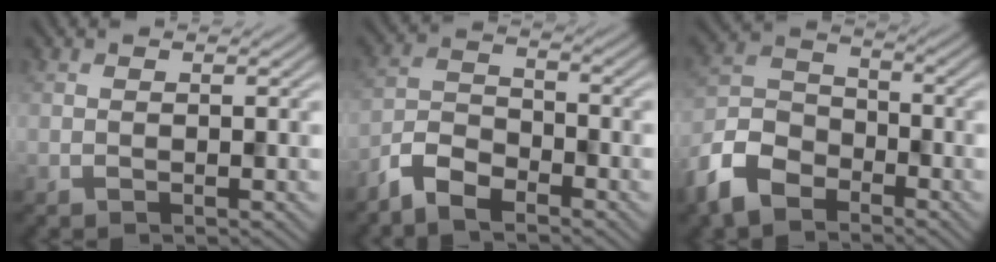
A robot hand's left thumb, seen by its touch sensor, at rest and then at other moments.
{"total": 5.7, "force": [-4.5, 2.0, 2.8], "torque": [-0.058, -0.002, -0.106]}
{"total": 9.2, "force": [-6.4, 5.0, 4.4], "torque": [-0.112, -0.009, -0.151]}